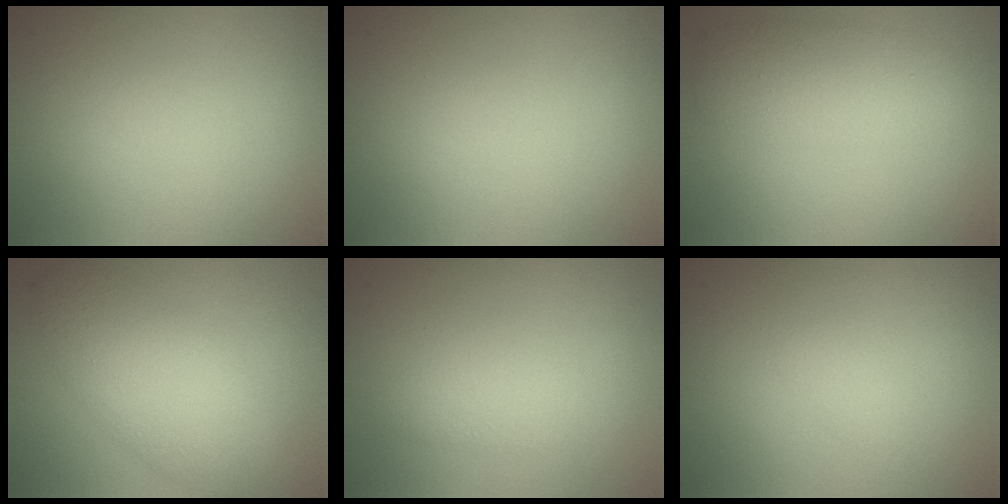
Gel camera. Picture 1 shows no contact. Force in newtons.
{"total": 0.0}
{"total": 4.1, "press": 4.1, "slide": 0.2}
{"total": 5.5, "press": 5.5, "slide": 0.4}
{"total": 1.6, "press": 1.6, "slide": 0.2}
{"total": 0.6, "press": 0.5, "slide": 0.1}